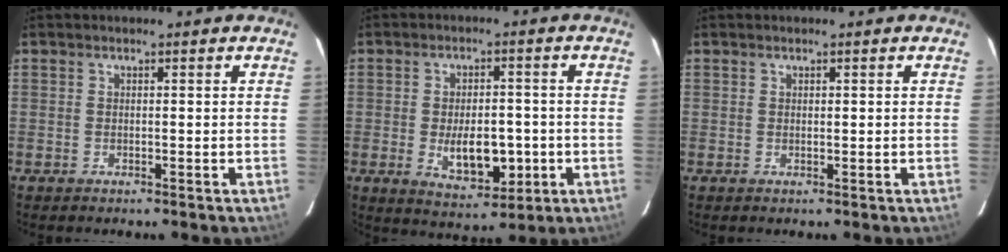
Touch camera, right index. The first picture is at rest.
{"total": 8.5, "force": [-1.8, 4.1, 7.2], "torque": [-0.120, -0.006, -0.017]}
{"total": 0.0}